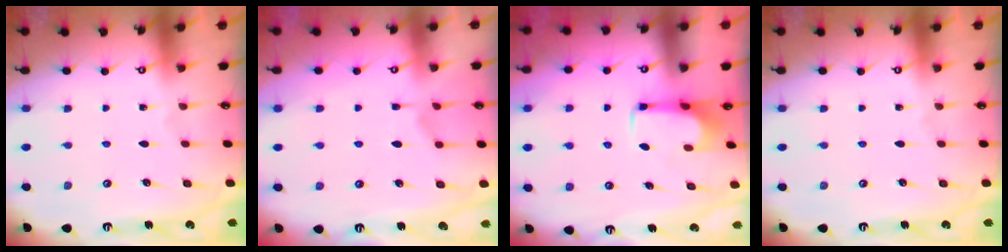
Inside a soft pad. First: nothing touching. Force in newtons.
{"total": 1.6, "press": 0.9, "slide": 1.4}
{"total": 2.0, "press": 2.0, "slide": 0.2}
{"total": 0.0}